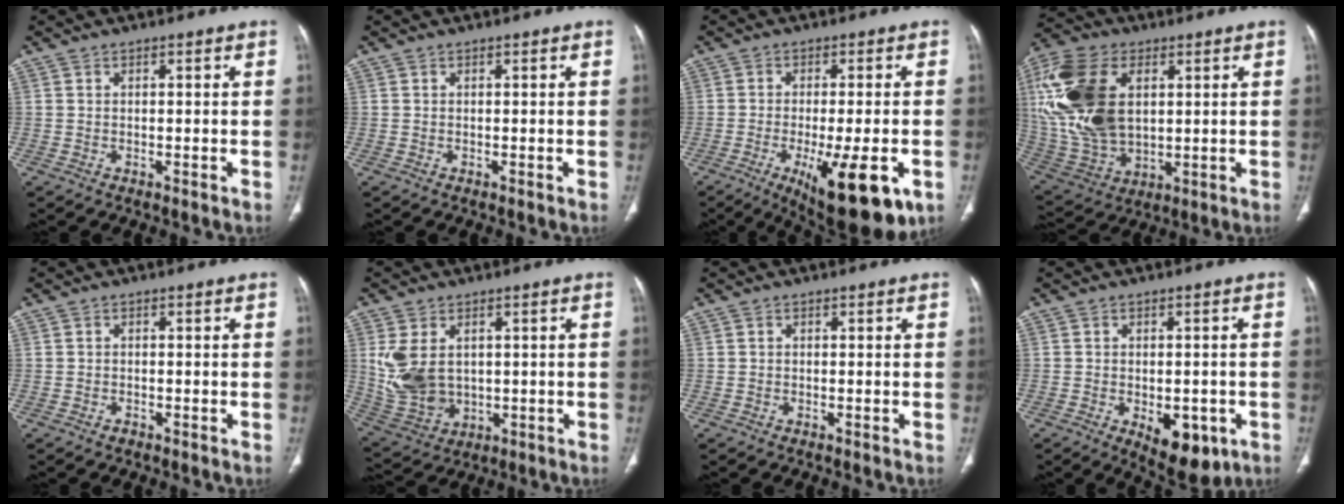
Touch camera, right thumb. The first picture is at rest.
{"total": 0.0}
{"total": 16.9, "force": [-6.7, 5.6, 14.5], "torque": [-0.185, -0.009, -0.084]}
{"total": 22.6, "force": [4.7, 13.9, 17.2], "torque": [-0.374, -0.014, 0.095]}
{"total": 0.9, "force": [-0.6, 0.6, 0.3], "torque": [-0.004, 0.002, -0.010]}
{"total": 10.9, "force": [1.7, 7.6, 7.6], "torque": [-0.152, -0.010, 0.056]}
{"total": 0.0}
{"total": 9.3, "force": [-3.4, 4.9, 7.2], "torque": [-0.077, 0.001, -0.031]}